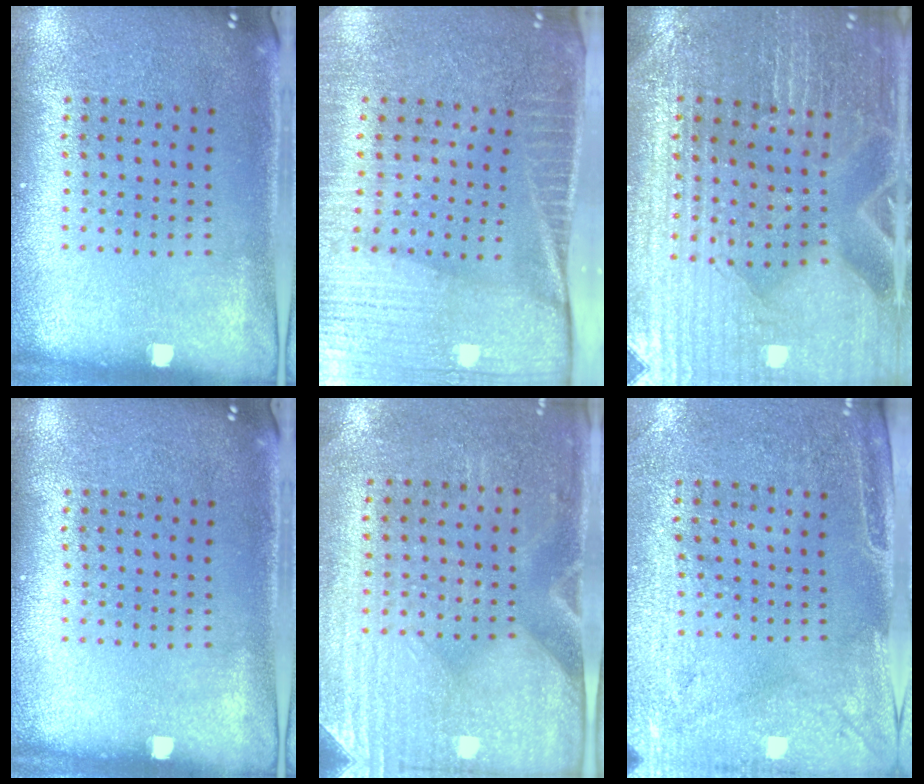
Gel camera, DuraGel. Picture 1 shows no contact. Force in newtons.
{"total": 4.0, "press": 3.5, "slide": 2.0}
{"total": 2.5, "press": 2.4, "slide": 0.4}
{"total": 0.0}
{"total": 3.1, "press": 2.7, "slide": 1.6}
{"total": 3.0, "press": 2.3, "slide": 1.8}